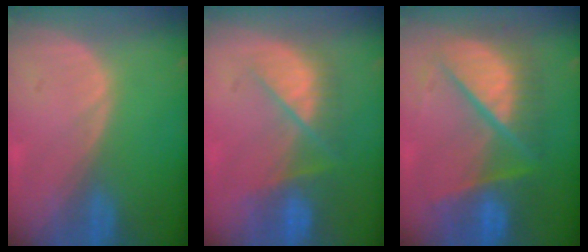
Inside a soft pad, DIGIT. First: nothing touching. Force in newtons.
{"total": 7.8, "press": 7.2, "slide": 2.8}
{"total": 10.4, "press": 10.3, "slide": 1.2}